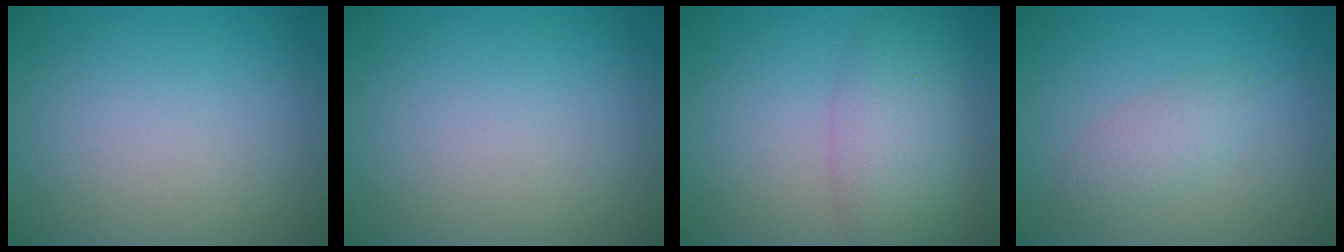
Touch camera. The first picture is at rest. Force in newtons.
{"total": 0.0}
{"total": 4.7, "press": 4.7, "slide": 0.2}
{"total": 2.0, "press": 1.9, "slide": 0.1}